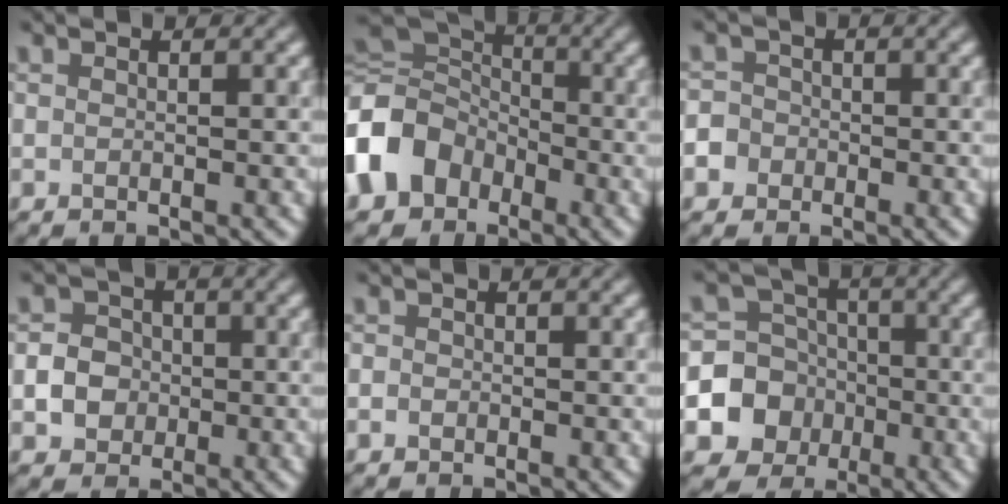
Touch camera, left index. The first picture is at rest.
{"total": 10.1, "force": [-3.2, 8.3, 4.7], "torque": [-0.122, -0.013, -0.082]}
{"total": 4.5, "force": [-2.0, 3.9, 1.0], "torque": [-0.006, -0.002, -0.057]}
{"total": 3.2, "force": [-0.6, 2.9, 1.3], "torque": [-0.015, 0.002, -0.015]}
{"total": 0.9, "force": [-0.4, 0.8, 0.3], "torque": [-0.002, -0.004, -0.010]}
{"total": 7.3, "force": [-2.2, 6.7, 1.7], "torque": [-0.019, -0.003, -0.074]}